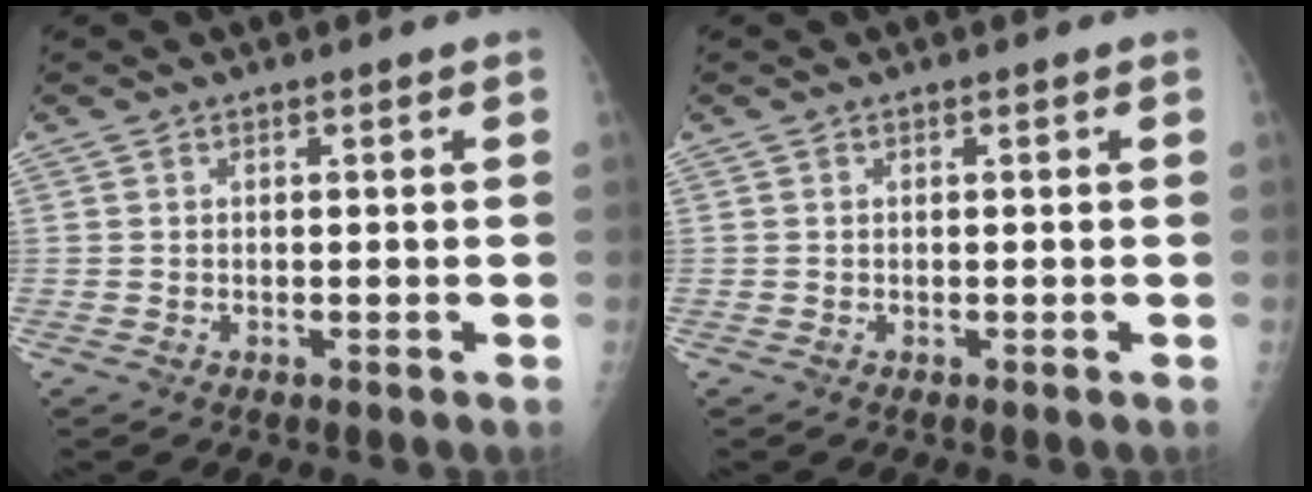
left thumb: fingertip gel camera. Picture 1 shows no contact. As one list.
[{"total": 0.0}]